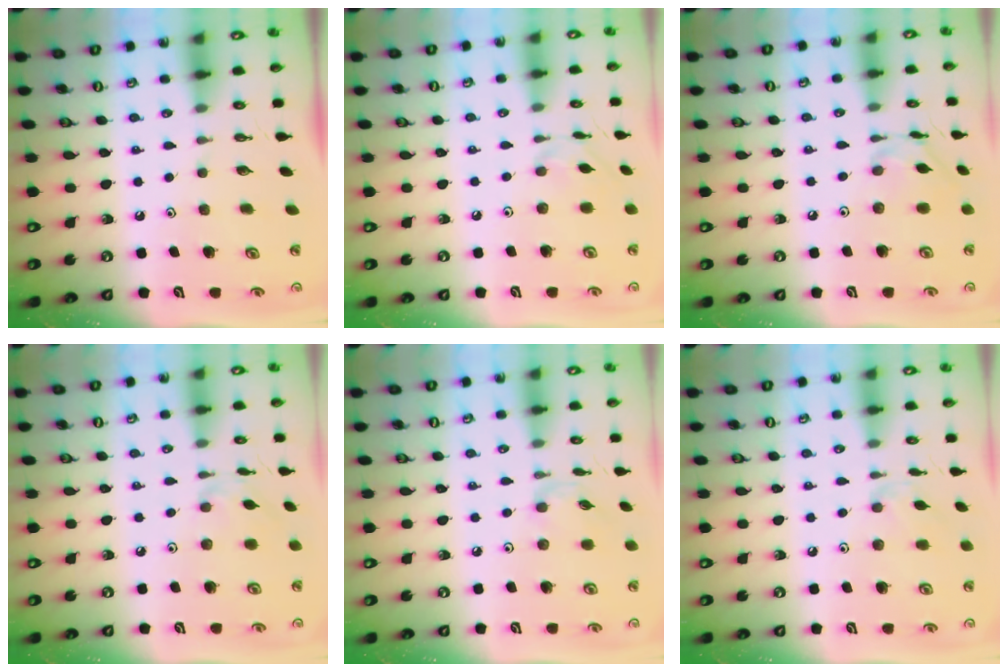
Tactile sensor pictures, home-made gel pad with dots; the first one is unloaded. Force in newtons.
{"total": 1.8, "press": 1.8, "slide": 0.1}
{"total": 8.8, "press": 8.8, "slide": 0.5}
{"total": 1.1, "press": 1.0, "slide": 0.2}
{"total": 1.5, "press": 1.5, "slide": 0.4}
{"total": 6.9, "press": 6.9, "slide": 0.9}